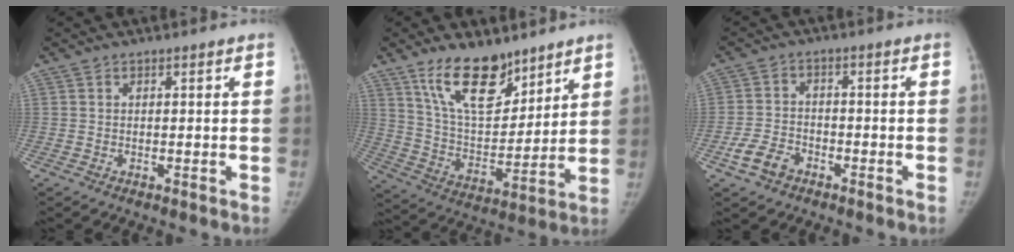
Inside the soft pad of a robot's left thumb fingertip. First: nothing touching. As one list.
[{"total": 15.7, "force": [10.8, 7.3, 8.7], "torque": [-0.108, -0.072, 0.204]}, {"total": 5.6, "force": [-3.2, 3.8, 2.6], "torque": [-0.049, 0.020, -0.058]}]